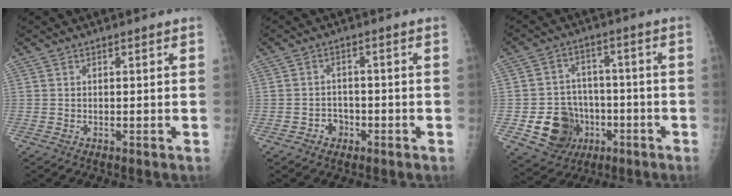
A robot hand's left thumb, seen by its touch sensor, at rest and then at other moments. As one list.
[{"total": 3.3, "force": [-1.8, 2.7, 0.6], "torque": [0.010, 0.019, -0.031]}, {"total": 12.9, "force": [-4.4, 10.9, 5.3], "torque": [-0.049, 0.026, -0.059]}]